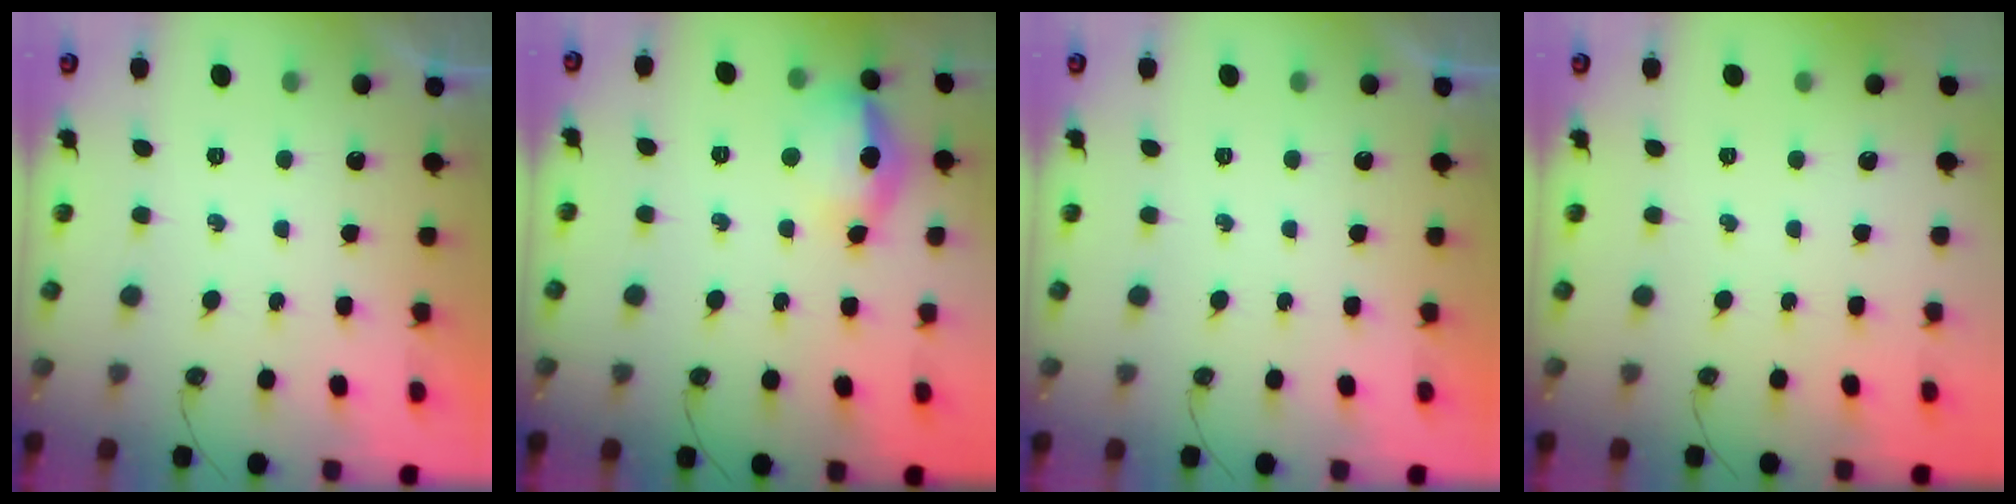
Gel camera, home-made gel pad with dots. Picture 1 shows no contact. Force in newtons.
{"total": 14.1, "press": 14.0, "slide": 1.9}
{"total": 0.0}
{"total": 0.0}